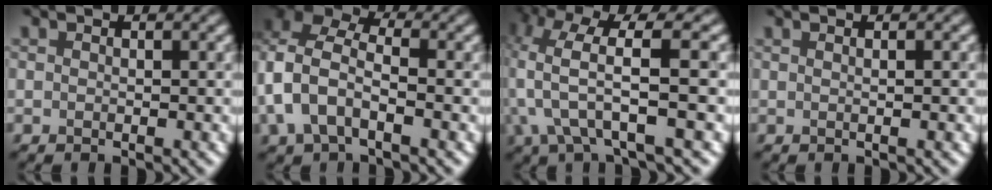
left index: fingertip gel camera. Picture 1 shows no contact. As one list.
[{"total": 6.5, "force": [-0.8, 4.5, 4.7], "torque": [-0.112, 0.011, -0.024]}, {"total": 6.5, "force": [0.2, 1.7, 6.3], "torque": [-0.130, 0.007, 0.005]}, {"total": 1.9, "force": [0.5, 1.0, 1.5], "torque": [0.009, 0.003, -0.015]}]